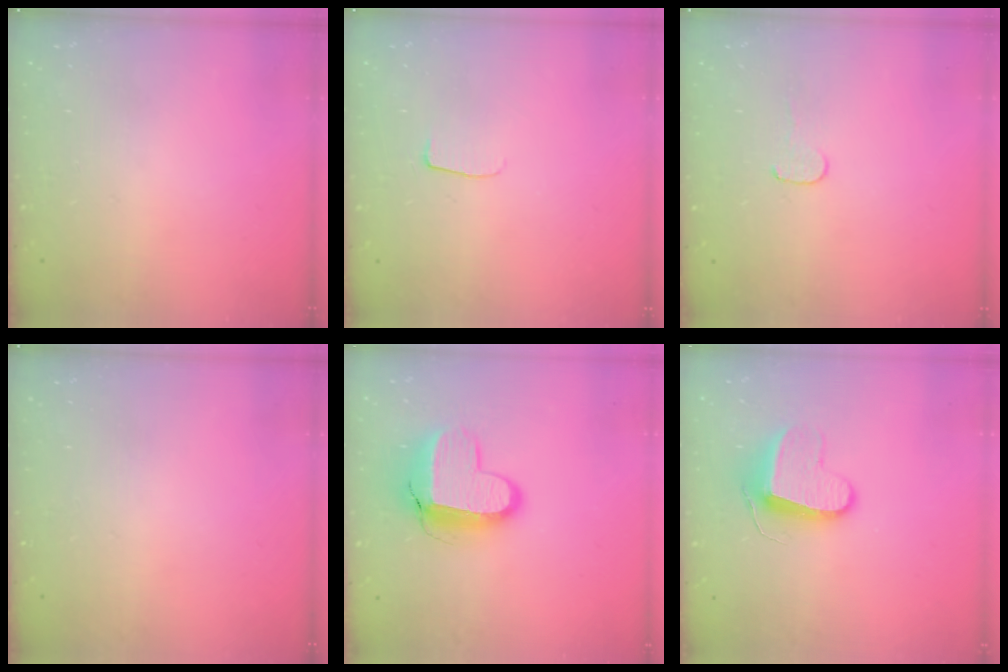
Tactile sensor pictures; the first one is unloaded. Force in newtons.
{"total": 5.1, "press": 5.0, "slide": 0.6}
{"total": 4.1, "press": 4.1, "slide": 0.4}
{"total": 0.0}
{"total": 12.8, "press": 12.8, "slide": 1.0}
{"total": 9.7, "press": 9.7, "slide": 0.3}